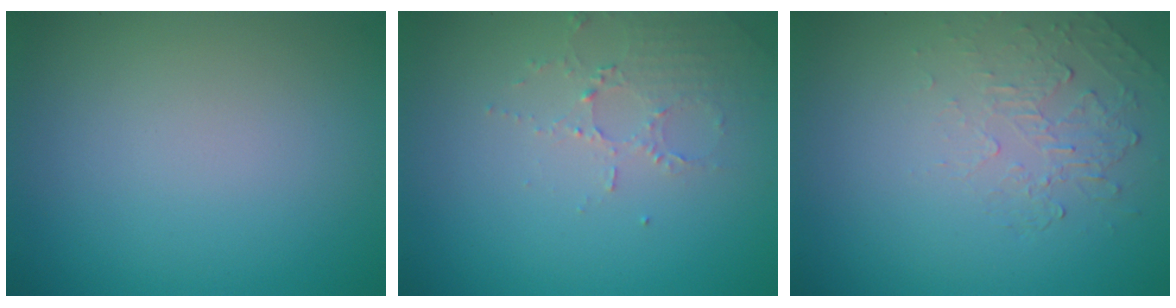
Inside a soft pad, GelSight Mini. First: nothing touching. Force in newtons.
{"total": 2.1, "press": 2.1, "slide": 0.4}
{"total": 2.1, "press": 0.7, "slide": 2.0}